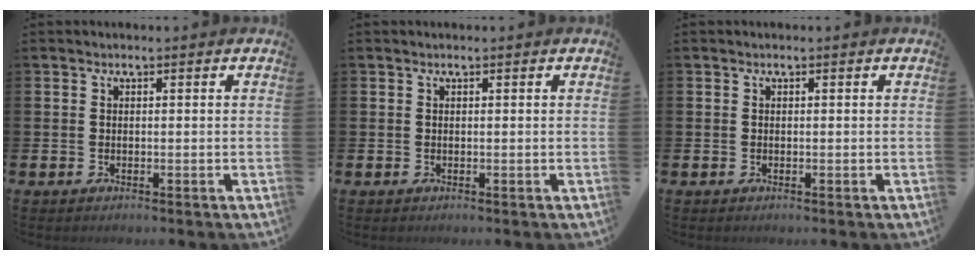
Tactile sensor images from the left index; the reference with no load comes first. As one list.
[{"total": 0.0}, {"total": 0.0}]